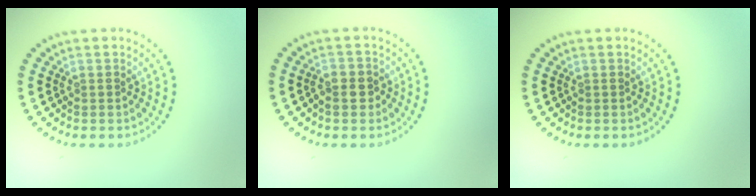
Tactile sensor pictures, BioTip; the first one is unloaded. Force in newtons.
{"total": 1.6, "press": 1.6, "slide": 0.5}
{"total": 0.0}